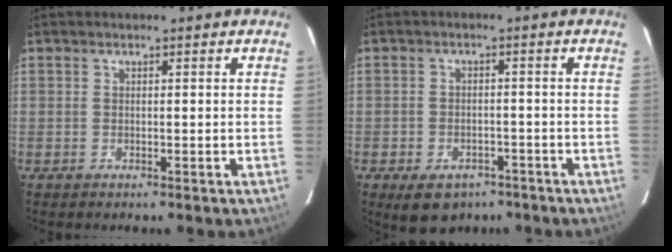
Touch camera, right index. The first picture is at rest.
{"total": 8.4, "force": [-5.5, 5.3, 3.6], "torque": [-0.077, 0.002, -0.067]}